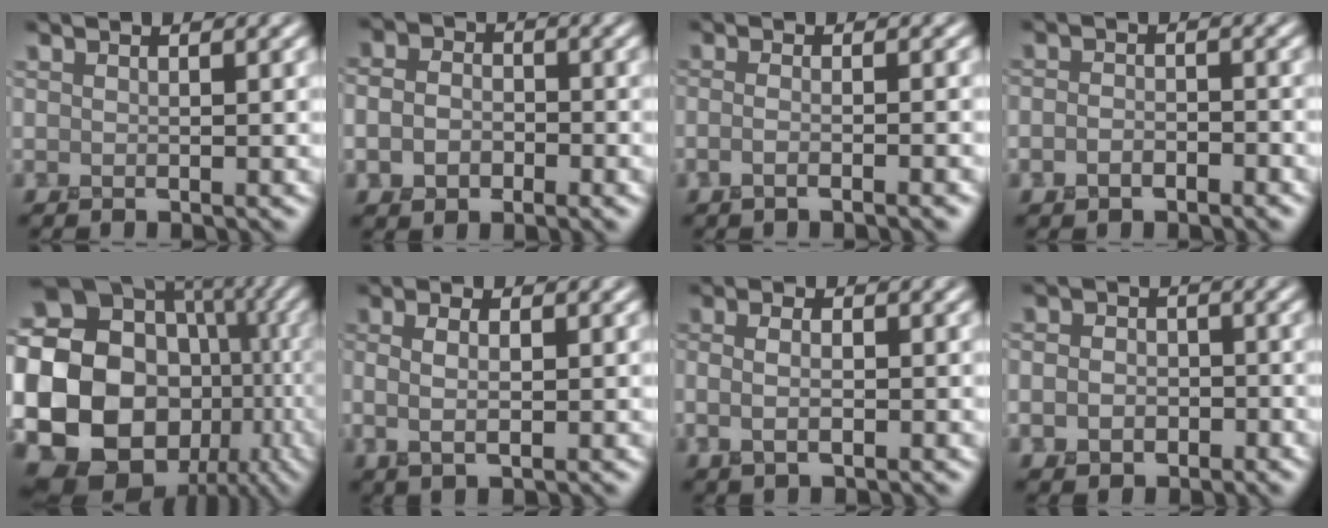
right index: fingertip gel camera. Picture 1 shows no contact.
{"total": 4.2, "force": [-0.9, 3.3, 2.4], "torque": [-0.023, -0.001, -0.028]}
{"total": 3.4, "force": [-1.4, 1.2, 2.9], "torque": [-0.026, -0.001, -0.031]}
{"total": 2.0, "force": [-1.0, 1.3, 1.2], "torque": [-0.022, 0.001, -0.023]}
{"total": 24.0, "force": [-4.1, 20.4, 11.9], "torque": [-0.227, -0.019, -0.093]}
{"total": 2.5, "force": [0.3, 0.9, 2.3], "torque": [-0.045, 0.000, 0.002]}
{"total": 2.4, "force": [-0.2, 1.1, 2.1], "torque": [-0.043, -0.003, -0.006]}
{"total": 3.7, "force": [-1.0, 3.1, 1.8], "torque": [-0.010, -0.006, -0.023]}